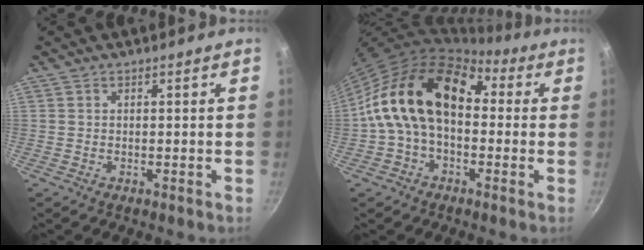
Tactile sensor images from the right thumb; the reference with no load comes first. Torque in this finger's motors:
{"motor_torque": [1.37, 3.63, 1.75, -1.03, 0.33]}